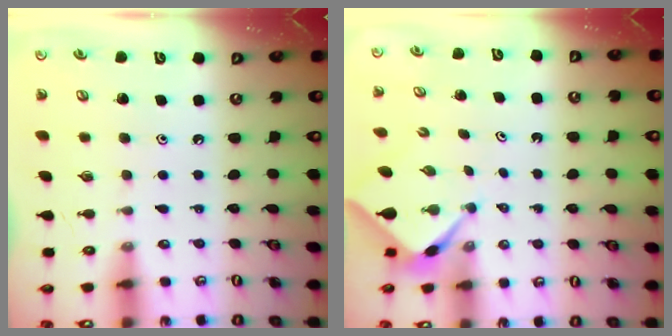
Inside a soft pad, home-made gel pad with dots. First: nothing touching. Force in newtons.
{"total": 2.2, "press": 2.2, "slide": 0.2}